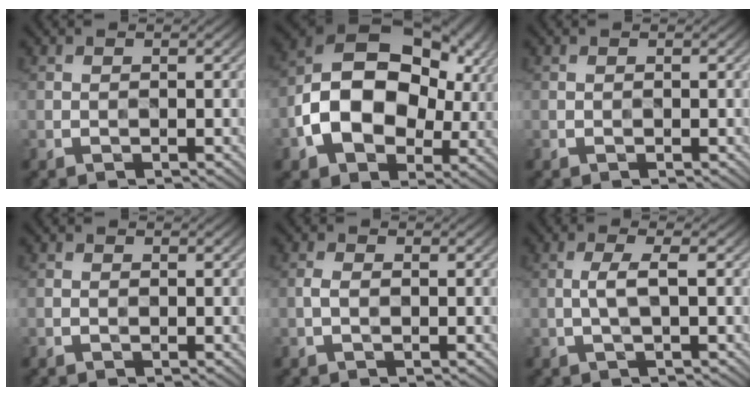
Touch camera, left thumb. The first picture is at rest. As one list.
[{"total": 16.3, "force": [-0.6, 11.6, 11.5], "torque": [-0.215, -0.012, -0.007]}, {"total": 0.0}, {"total": 0.6, "force": [-0.4, 0.3, 0.2], "torque": [0.000, 0.001, -0.007]}, {"total": 1.8, "force": [-0.7, 1.0, 1.3], "torque": [-0.033, 0.003, -0.015]}, {"total": 2.5, "force": [-0.6, 0.3, 2.5], "torque": [-0.052, 0.008, -0.012]}]